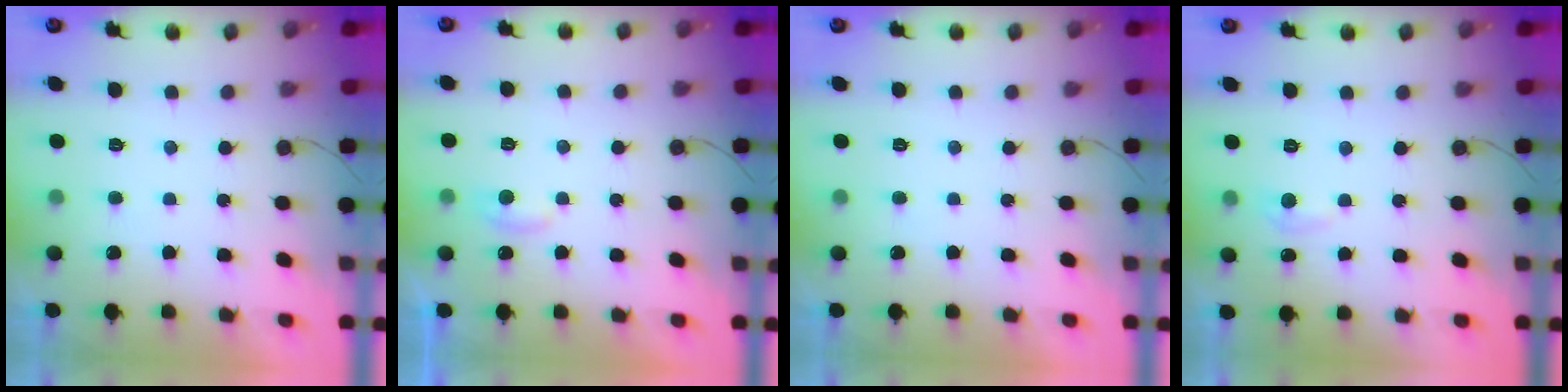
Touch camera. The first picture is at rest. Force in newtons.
{"total": 4.1, "press": 4.1, "slide": 0.5}
{"total": 0.0}
{"total": 5.3, "press": 5.2, "slide": 0.8}